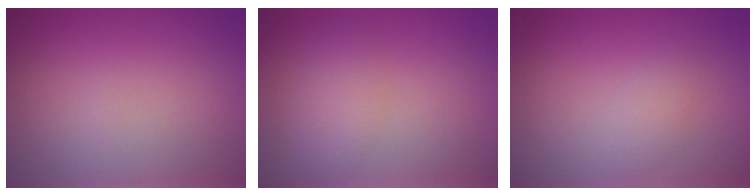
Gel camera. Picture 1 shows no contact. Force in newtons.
{"total": 2.5, "press": 2.5, "slide": 0.1}
{"total": 1.3, "press": 1.3, "slide": 0.0}